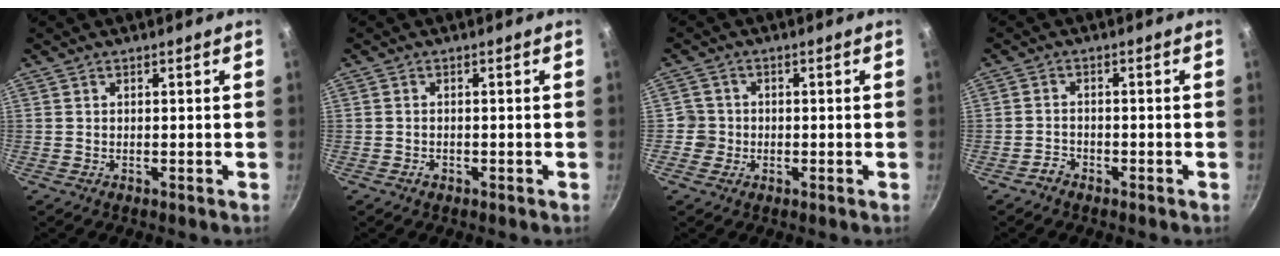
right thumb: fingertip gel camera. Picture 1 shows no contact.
{"total": 1.1, "force": [-0.6, 0.7, 0.5], "torque": [-0.010, 0.005, -0.011]}
{"total": 3.0, "force": [-0.7, 2.9, 0.3], "torque": [0.014, 0.012, -0.016]}
{"total": 2.0, "force": [-1.6, 1.1, 0.5], "torque": [-0.005, 0.022, -0.029]}